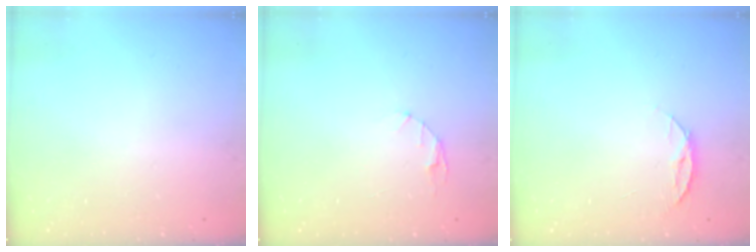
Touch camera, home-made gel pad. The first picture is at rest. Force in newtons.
{"total": 2.9, "press": 2.9, "slide": 0.4}
{"total": 4.4, "press": 4.3, "slide": 0.5}